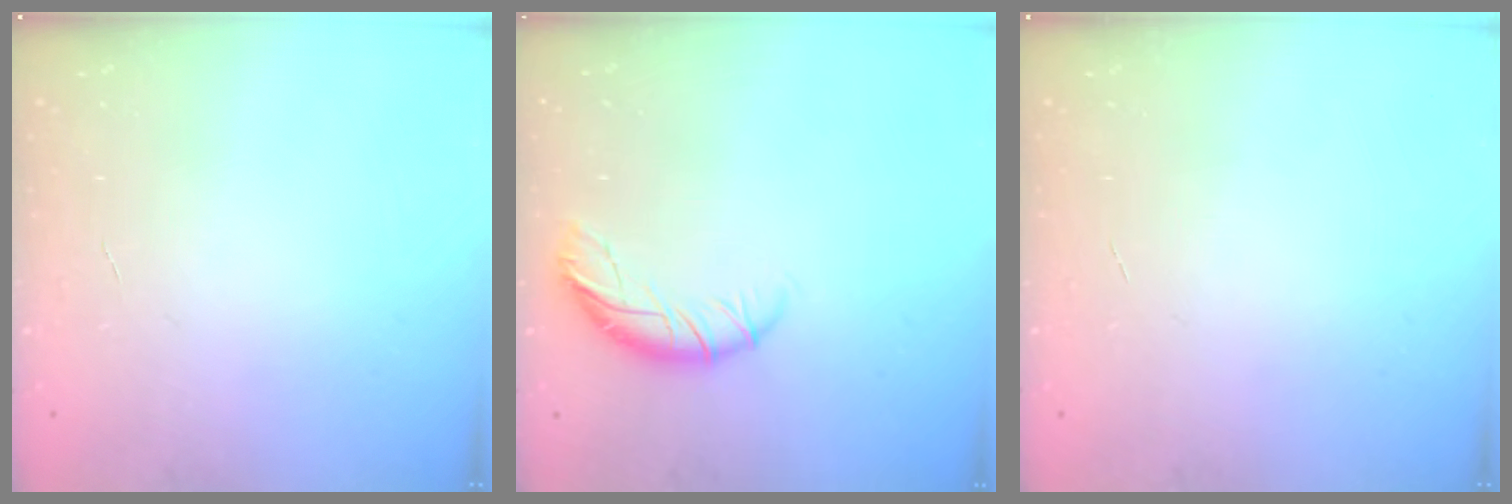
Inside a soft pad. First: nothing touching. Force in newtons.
{"total": 9.2, "press": 9.1, "slide": 1.3}
{"total": 0.0}